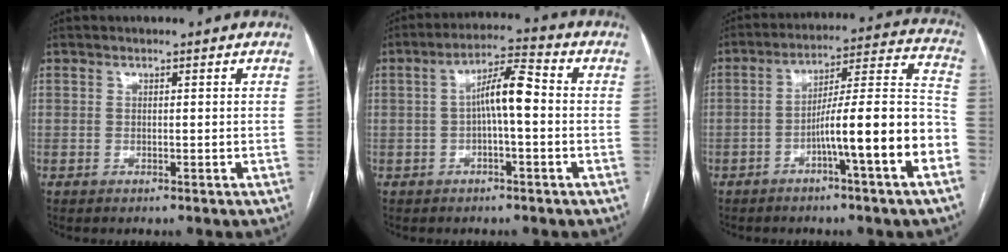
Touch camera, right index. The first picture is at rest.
{"total": 6.8, "force": [-0.2, 1.2, 6.7], "torque": [-0.119, 0.024, -0.006]}
{"total": 16.3, "force": [-5.7, -0.5, 15.3], "torque": [-0.217, 0.023, -0.091]}